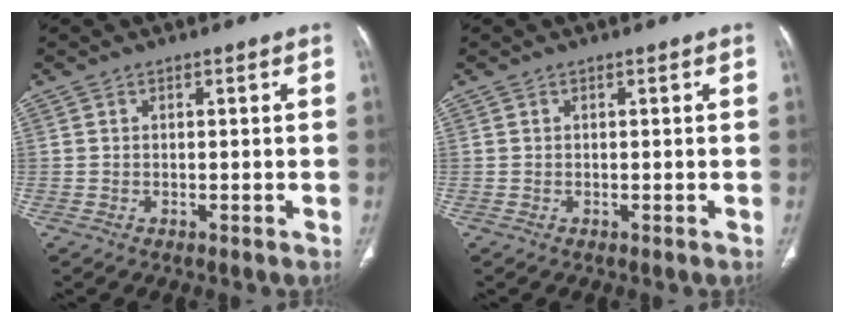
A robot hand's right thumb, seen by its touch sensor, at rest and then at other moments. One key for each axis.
{"total": 0.0}